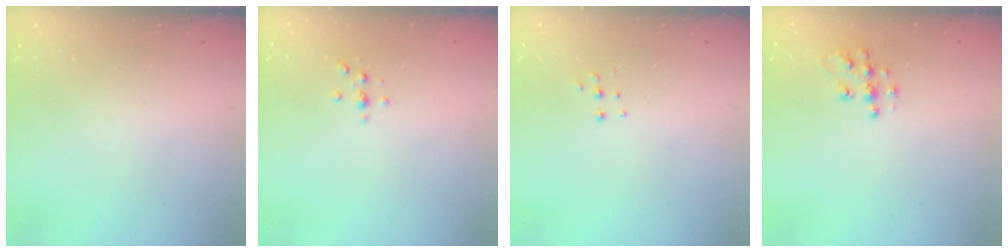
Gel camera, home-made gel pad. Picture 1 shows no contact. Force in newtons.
{"total": 2.3, "press": 2.3, "slide": 0.2}
{"total": 4.3, "press": 4.3, "slide": 0.4}
{"total": 8.5, "press": 8.5, "slide": 0.4}